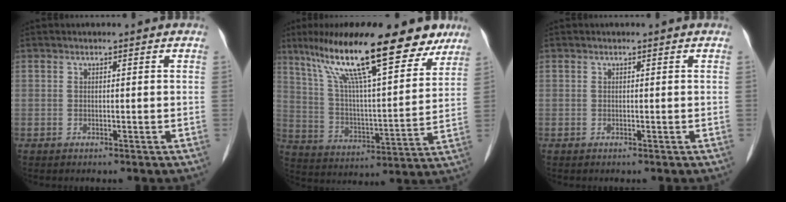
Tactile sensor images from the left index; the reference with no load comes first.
{"total": 22.1, "force": [15.7, 4.5, 14.9], "torque": [-0.247, 0.024, 0.258]}
{"total": 0.0}